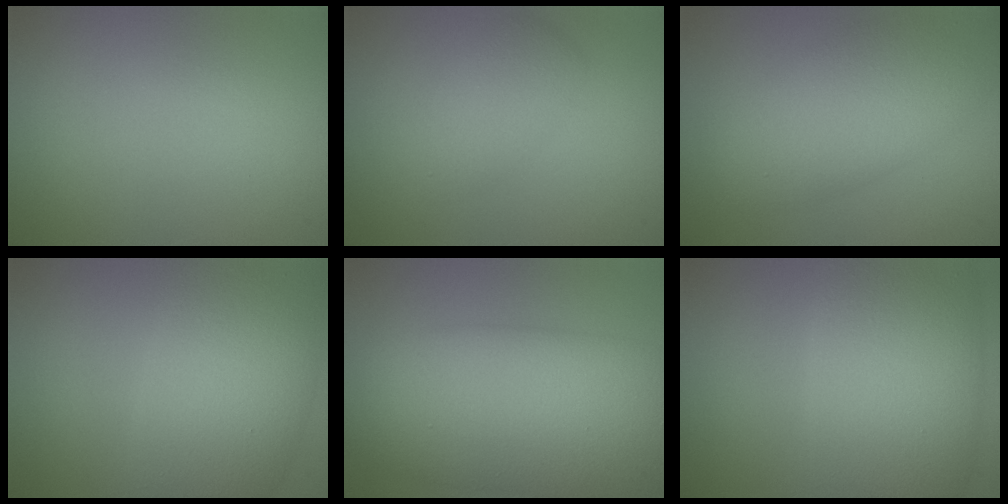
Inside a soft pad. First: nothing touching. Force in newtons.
{"total": 2.5, "press": 2.5, "slide": 0.1}
{"total": 7.3, "press": 7.2, "slide": 0.4}
{"total": 9.9, "press": 9.9, "slide": 0.4}
{"total": 13.5, "press": 13.5, "slide": 0.3}
{"total": 11.5, "press": 11.5, "slide": 0.6}